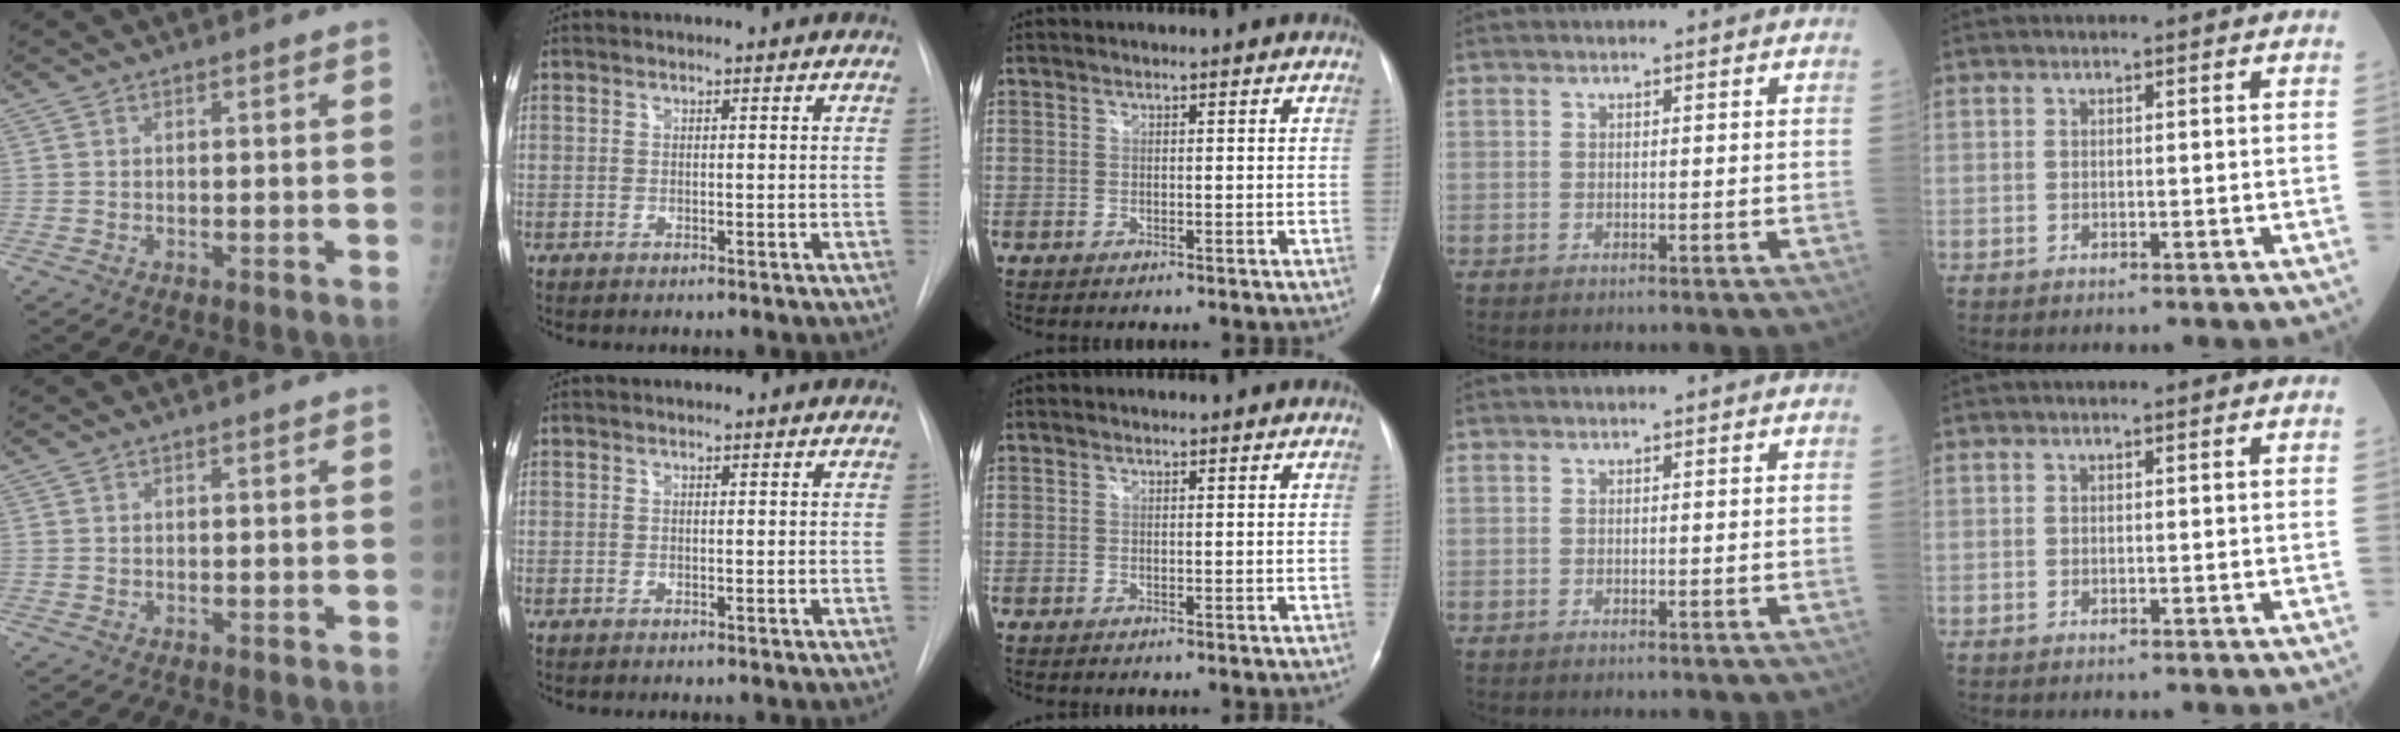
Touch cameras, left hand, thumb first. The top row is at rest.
{}